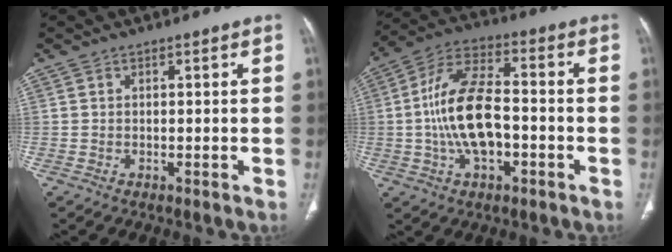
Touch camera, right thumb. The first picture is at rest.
{"total": 14.9, "force": [-2.1, 7.5, 12.7], "torque": [-0.246, 0.034, -0.041]}